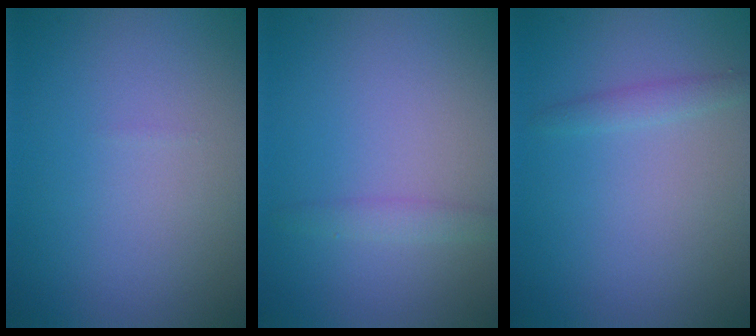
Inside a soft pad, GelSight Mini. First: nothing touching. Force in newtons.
{"total": 1.3, "press": 1.3, "slide": 0.1}
{"total": 1.1, "press": 1.1, "slide": 0.0}